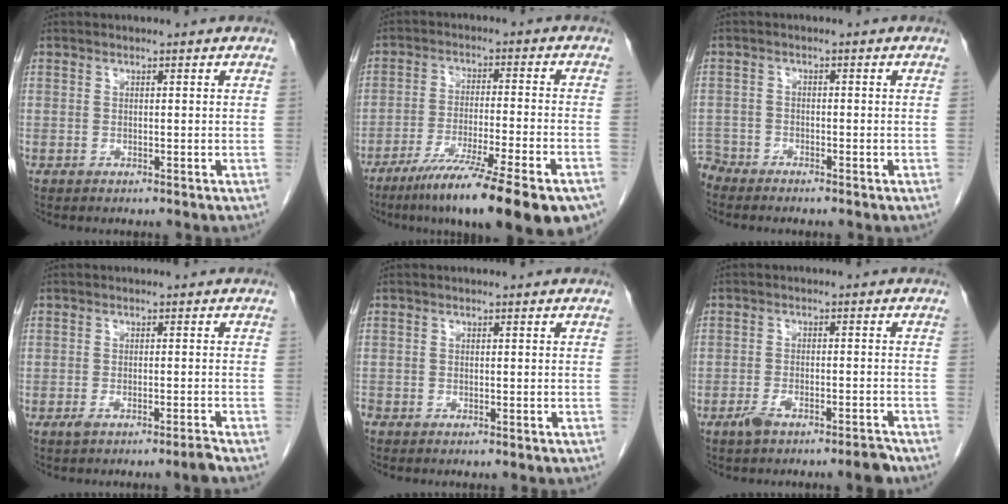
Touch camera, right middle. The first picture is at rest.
{"total": 19.4, "force": [-13.8, 1.3, 13.6], "torque": [-0.155, -0.036, -0.215]}
{"total": 3.3, "force": [-3.2, 0.7, -0.3], "torque": [0.011, -0.007, -0.061]}
{"total": 2.5, "force": [-1.9, -0.4, 1.6], "torque": [-0.029, -0.001, -0.033]}
{"total": 0.9, "force": [-0.7, 0.5, 0.3], "torque": [-0.008, 0.000, -0.013]}
{"total": 4.3, "force": [-3.3, 0.6, 2.7], "torque": [-0.045, 0.004, -0.055]}